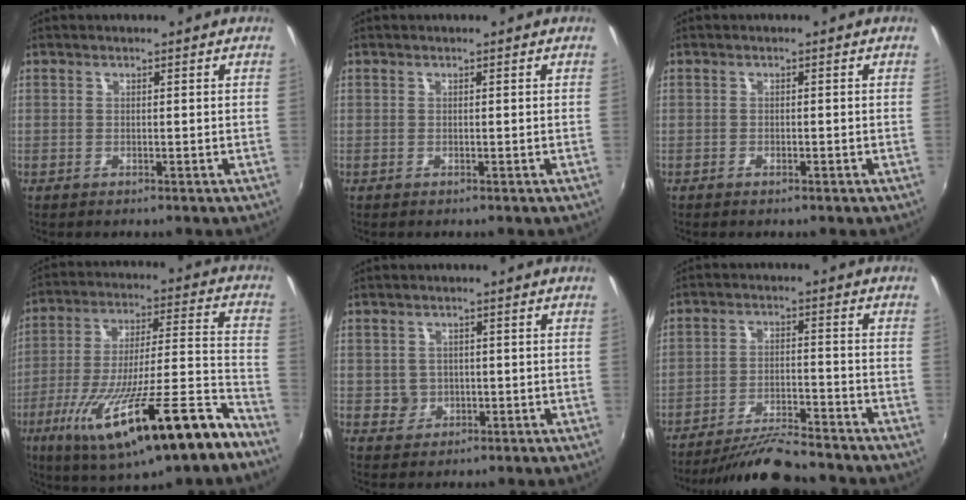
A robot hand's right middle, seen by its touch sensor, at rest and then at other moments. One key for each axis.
{"total": 0.0}
{"total": 0.8, "fx": -0.6, "fy": 0.3, "fz": 0.4, "tx": -0.008, "ty": -0.003, "tz": -0.012}
{"total": 24.8, "fx": -14.6, "fy": 4.3, "fz": 19.6, "tx": -0.335, "ty": -0.054, "tz": -0.234}
{"total": 3.4, "fx": -0.4, "fy": 3.4, "fz": 0.5, "tx": -0.009, "ty": 0.003, "tz": -0.003}
{"total": 10.5, "fx": -9.8, "fy": 1.0, "fz": 3.9, "tx": -0.089, "ty": -0.007, "tz": -0.163}